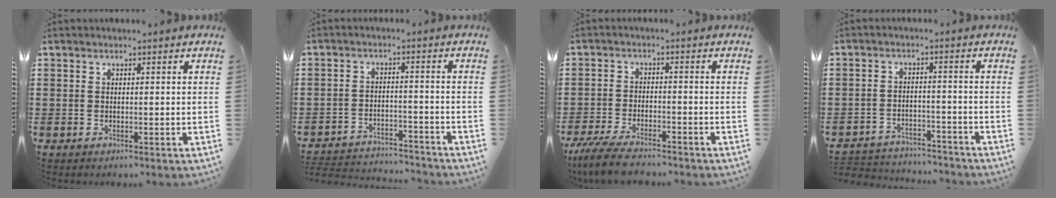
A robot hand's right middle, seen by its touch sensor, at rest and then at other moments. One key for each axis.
{"total": 3.5, "fx": -3.4, "fy": 0.7, "fz": 0.0, "tx": -0.008, "ty": 0.003, "tz": -0.074}
{"total": 5.5, "fx": -4.9, "fy": 0.8, "fz": 2.4, "tx": -0.067, "ty": -0.011, "tz": -0.099}
{"total": 3.7, "fx": -3.6, "fy": 0.8, "fz": -0.3, "tx": -0.004, "ty": 0.002, "tz": -0.078}